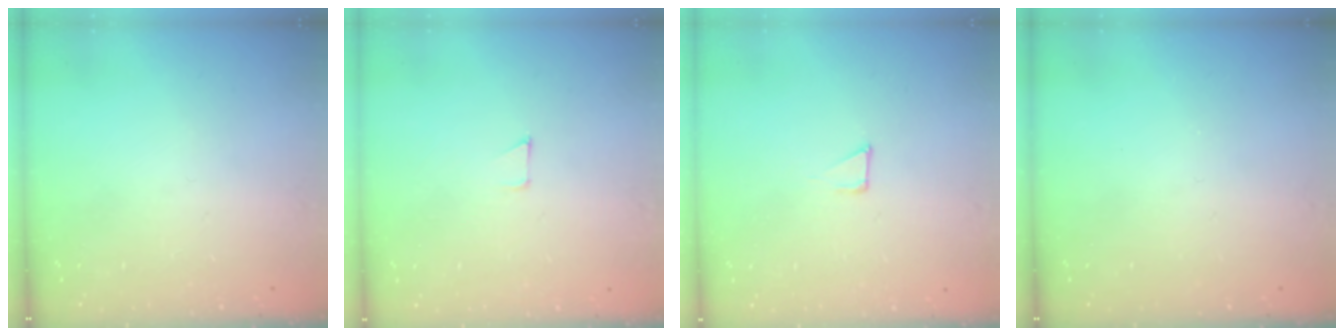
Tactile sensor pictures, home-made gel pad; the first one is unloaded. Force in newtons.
{"total": 2.8, "press": 2.8, "slide": 0.2}
{"total": 3.9, "press": 3.9, "slide": 0.3}
{"total": 0.0}